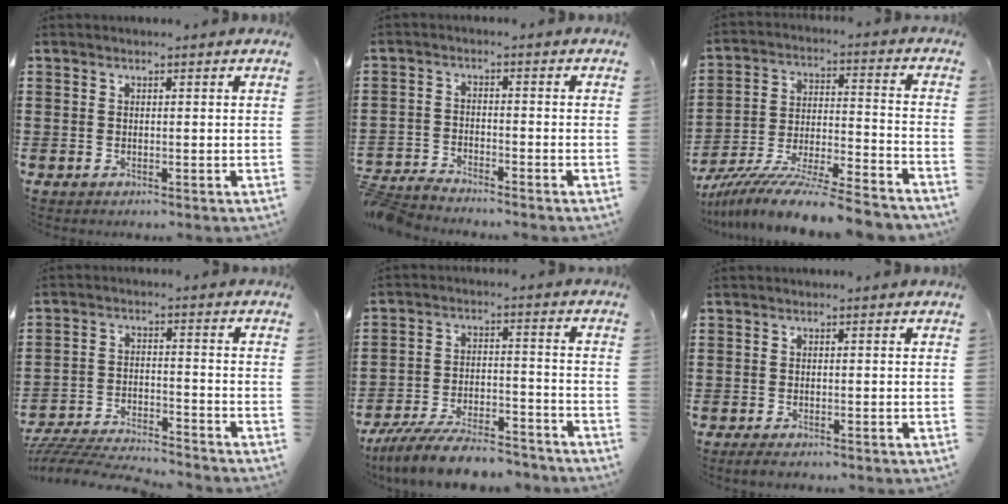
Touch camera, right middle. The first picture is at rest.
{"total": 3.5, "force": [-3.5, 0.3, 0.4], "torque": [-0.025, -0.001, -0.079]}
{"total": 11.2, "force": [-10.4, -0.1, 4.3], "torque": [-0.068, 0.015, -0.203]}
{"total": 6.0, "force": [-5.9, 0.5, 1.2], "torque": [-0.029, 0.003, -0.120]}
{"total": 9.0, "force": [-8.2, 1.3, 3.3], "torque": [-0.065, 0.015, -0.159]}
{"total": 1.0, "force": [-0.8, 0.3, 0.4], "torque": [-0.009, -0.003, -0.016]}